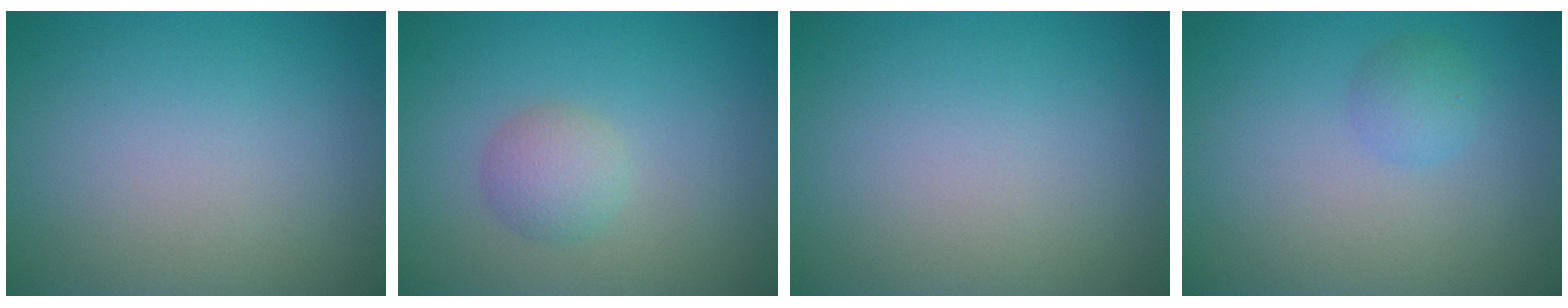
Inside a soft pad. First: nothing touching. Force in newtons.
{"total": 2.3, "press": 2.3, "slide": 0.1}
{"total": 0.0}
{"total": 1.6, "press": 1.5, "slide": 0.1}